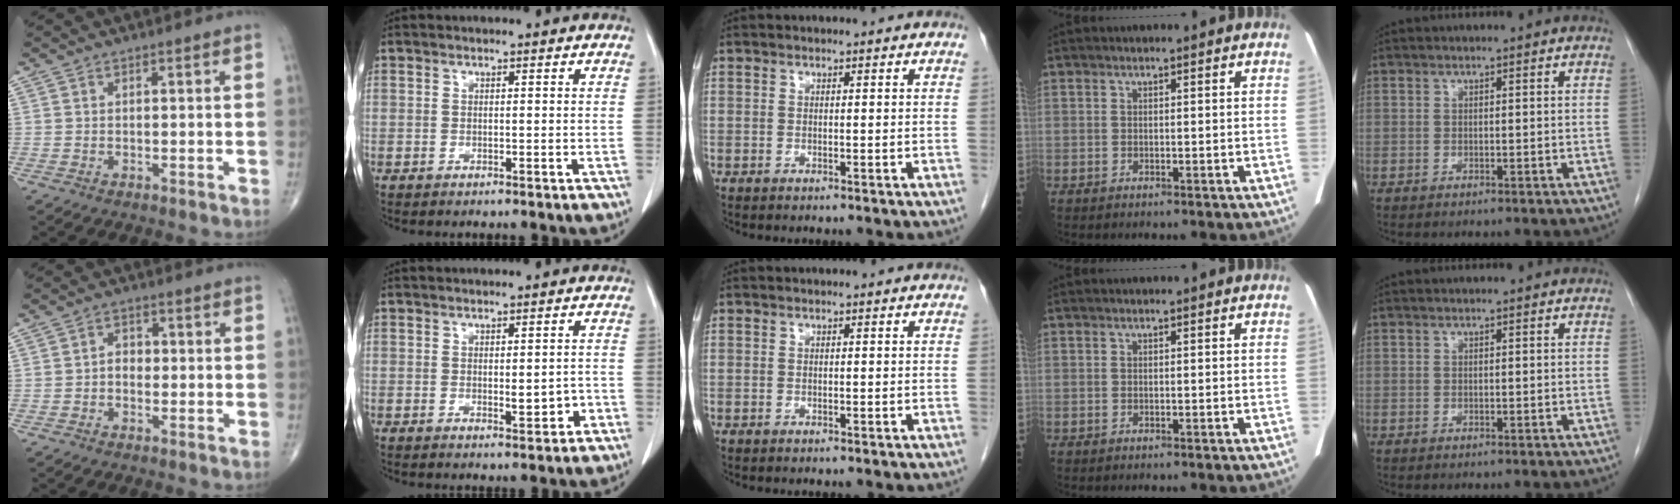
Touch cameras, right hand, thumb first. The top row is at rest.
{"thumb": {"total": 3.0, "force": [-0.3, 2.3, 1.9], "torque": [-0.017, 0.012, -0.012]}, "index": {"total": 3.0, "force": [-0.9, 1.2, 2.6], "torque": [-0.034, 0.000, -0.007]}}